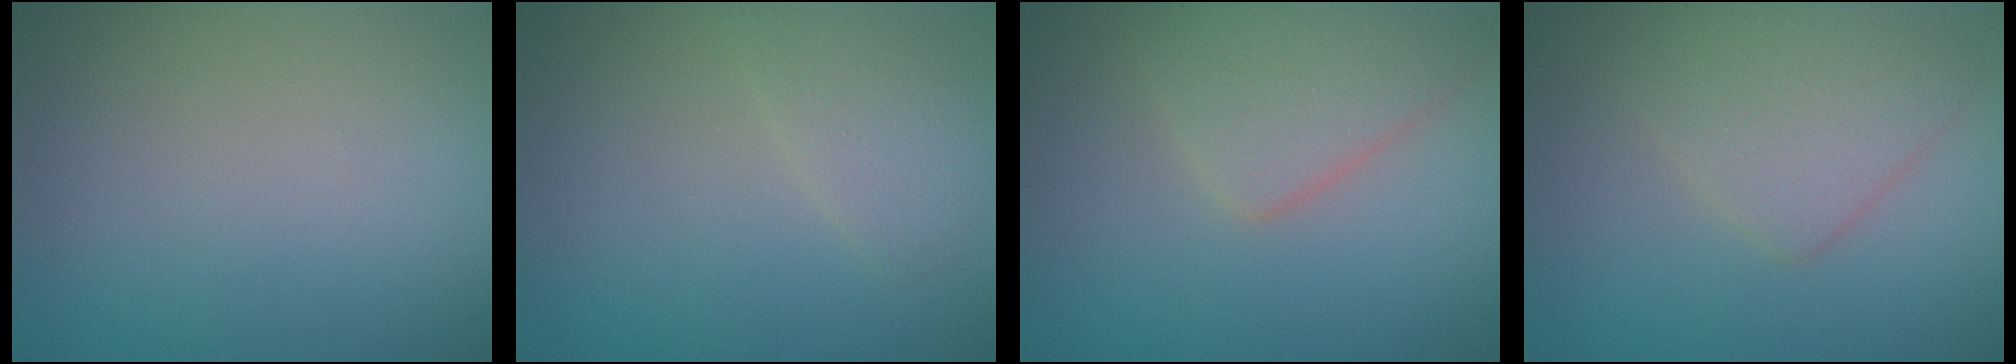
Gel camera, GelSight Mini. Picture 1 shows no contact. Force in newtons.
{"total": 1.8, "press": 1.8, "slide": 0.2}
{"total": 3.6, "press": 3.6, "slide": 0.2}
{"total": 3.4, "press": 3.4, "slide": 0.1}